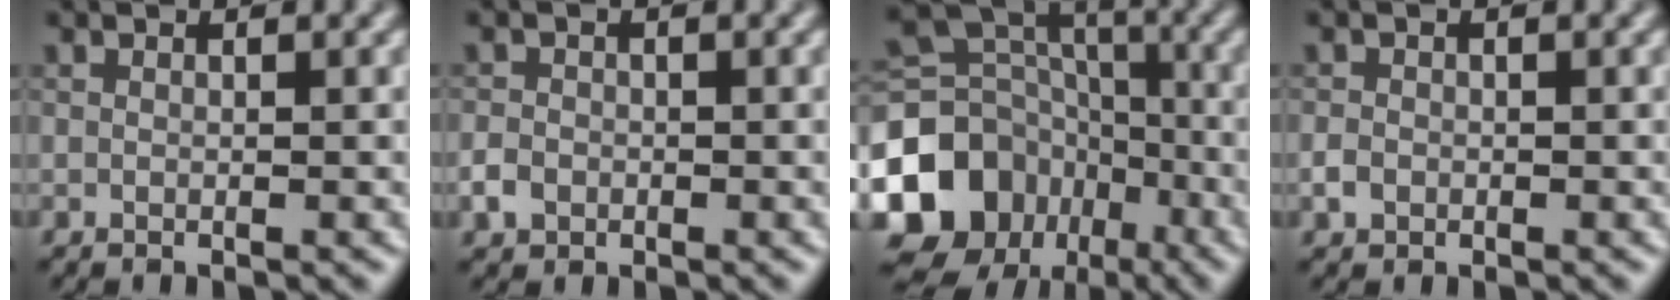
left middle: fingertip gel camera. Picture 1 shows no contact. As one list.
[{"total": 1.7, "force": [-0.7, 1.4, 0.6], "torque": [-0.008, -0.001, -0.018]}, {"total": 16.0, "force": [-7.3, 13.0, 5.7], "torque": [-0.153, -0.019, -0.130]}, {"total": 1.2, "force": [-0.4, 1.0, 0.5], "torque": [-0.006, -0.001, -0.012]}]